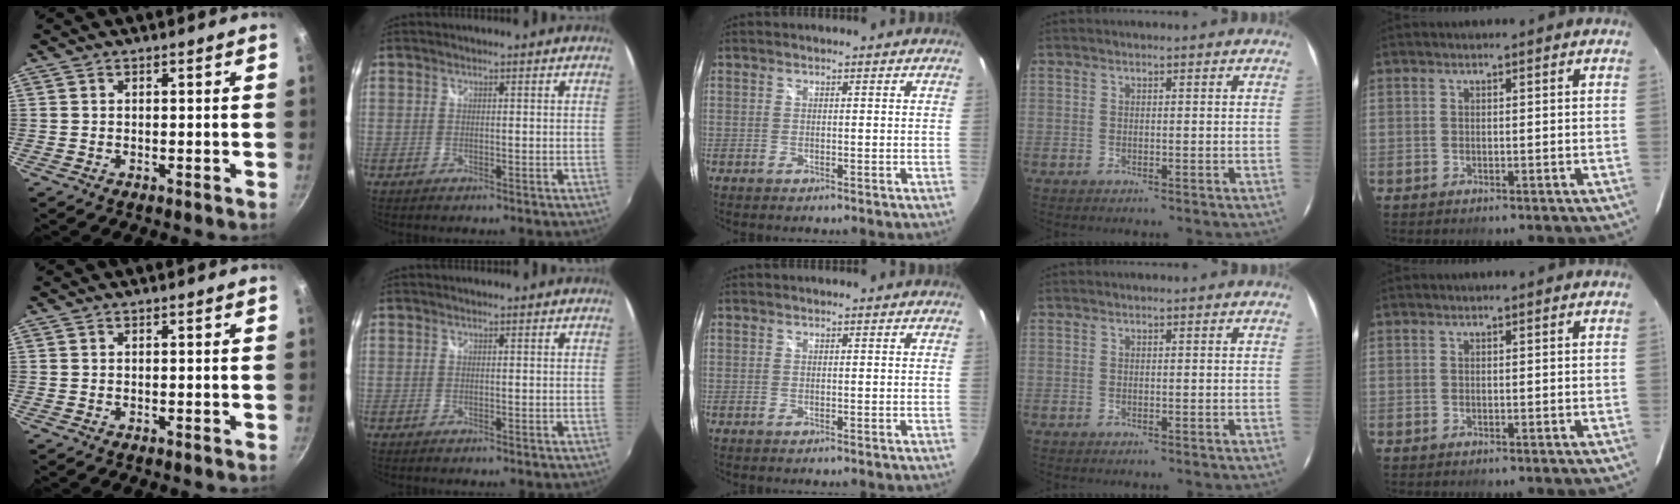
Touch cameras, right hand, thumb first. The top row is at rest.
{}